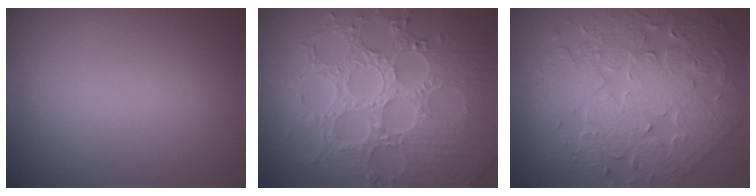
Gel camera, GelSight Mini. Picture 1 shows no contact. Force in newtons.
{"total": 8.7, "press": 6.5, "slide": 5.8}
{"total": 9.2, "press": 6.8, "slide": 6.2}